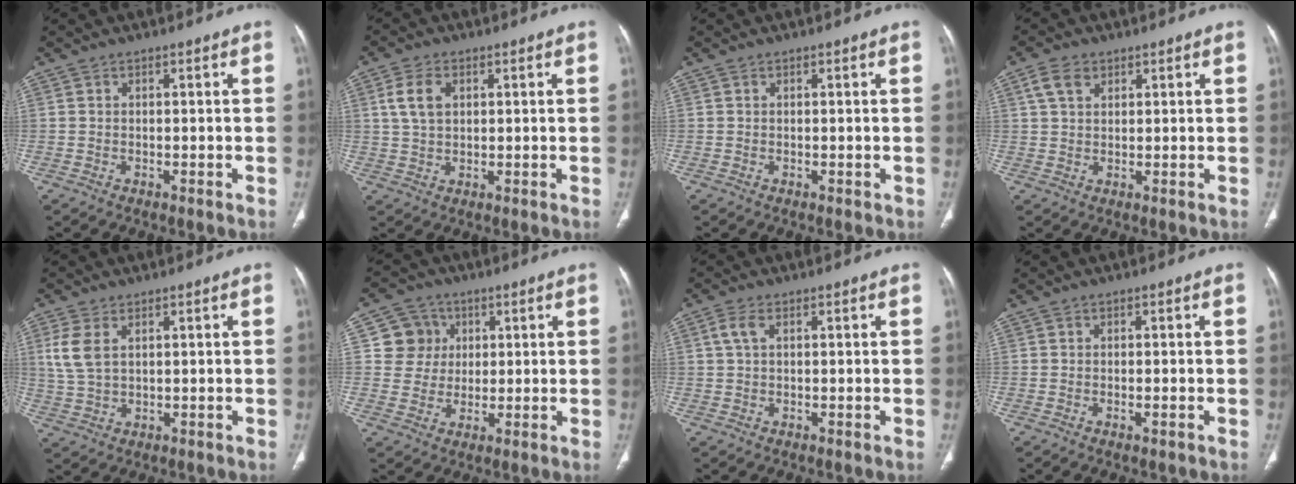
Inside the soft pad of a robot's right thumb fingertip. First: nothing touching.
{"total": 5.5, "force": [1.7, 3.5, 3.9], "torque": [-0.075, 0.001, 0.034]}
{"total": 0.0}
{"total": 4.4, "force": [2.2, 2.9, 2.5], "torque": [-0.042, 0.000, 0.046]}
{"total": 5.8, "force": [2.0, 3.3, 4.4], "torque": [-0.106, 0.000, 0.046]}
{"total": 7.3, "force": [1.9, 6.9, 1.3], "torque": [0.014, 0.002, 0.030]}
{"total": 2.6, "force": [0.8, 1.4, 2.1], "torque": [-0.054, 0.011, 0.016]}
{"total": 0.9, "force": [-0.4, 0.2, 0.8], "torque": [-0.012, -0.002, -0.006]}